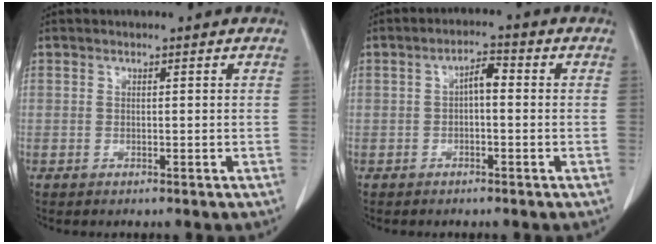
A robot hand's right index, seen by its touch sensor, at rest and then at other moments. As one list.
[{"total": 3.1, "force": [-0.1, 1.1, 2.9], "torque": [-0.048, 0.013, -0.003]}]